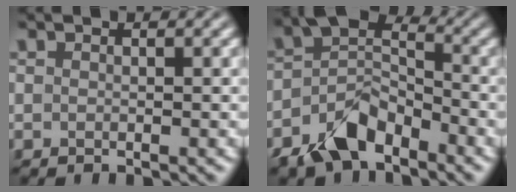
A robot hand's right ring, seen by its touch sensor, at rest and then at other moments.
{"total": 6.0, "force": [-3.6, 3.4, 3.3], "torque": [-0.058, 0.007, -0.082]}